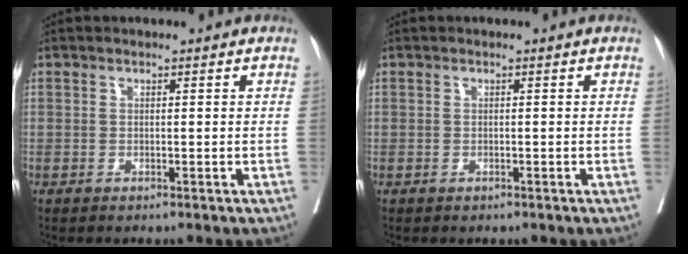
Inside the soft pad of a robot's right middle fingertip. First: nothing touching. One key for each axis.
{"total": 0.0}